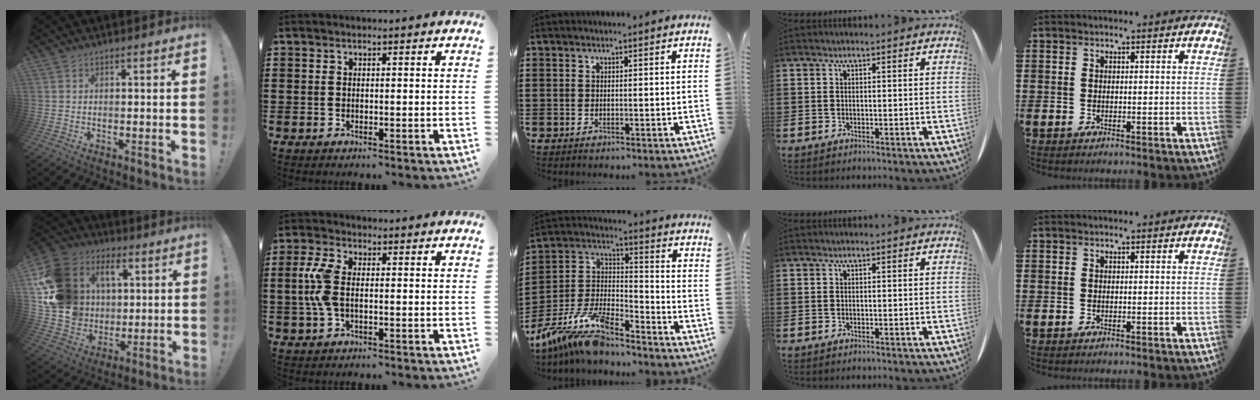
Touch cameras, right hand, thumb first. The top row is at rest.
{"thumb": {"total": 20.4, "force": [5.4, 17.5, 8.9], "torque": [-0.165, -0.011, 0.132]}, "index": {"total": 5.8, "force": [-0.2, 2.7, 5.1], "torque": [-0.129, -0.005, -0.011]}, "middle": {"total": 10.8, "force": [-9.5, 1.5, 4.9], "torque": [-0.113, 0.003, -0.195]}}